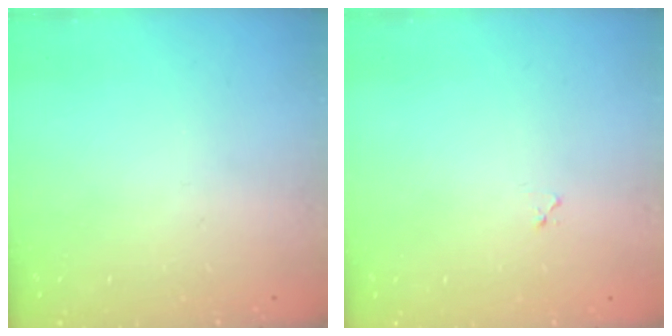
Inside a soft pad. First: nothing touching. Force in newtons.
{"total": 3.4, "press": 3.4, "slide": 0.4}